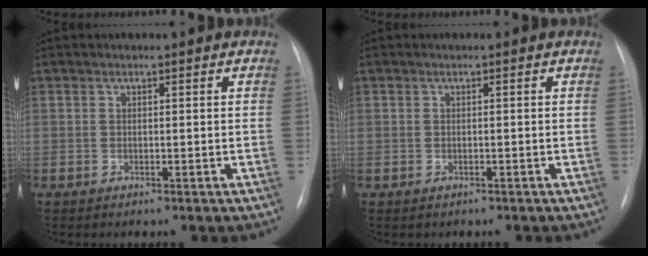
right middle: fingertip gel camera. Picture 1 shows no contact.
{"total": 0.9, "force": [-0.4, 0.8, -0.1], "torque": [-0.003, 0.005, -0.006]}